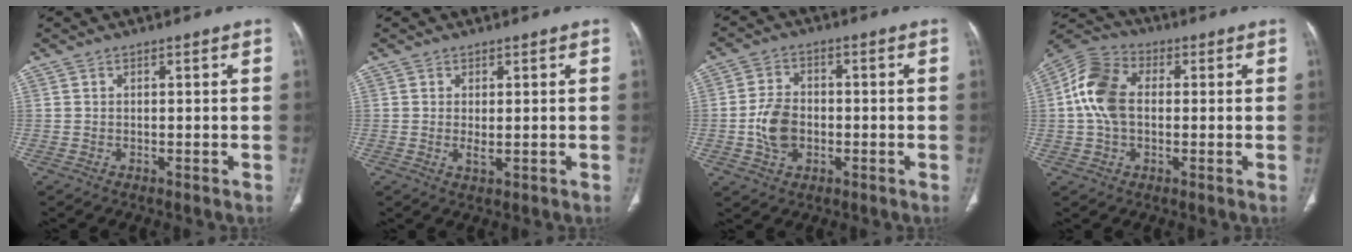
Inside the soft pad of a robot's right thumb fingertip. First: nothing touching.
{"total": 1.7, "force": [0.0, 0.6, 1.6], "torque": [-0.030, -0.007, 0.003]}
{"total": 7.3, "force": [-1.4, 5.3, 4.8], "torque": [-0.079, 0.011, -0.028]}
{"total": 11.4, "force": [0.7, 7.7, 8.4], "torque": [-0.163, 0.022, 0.004]}